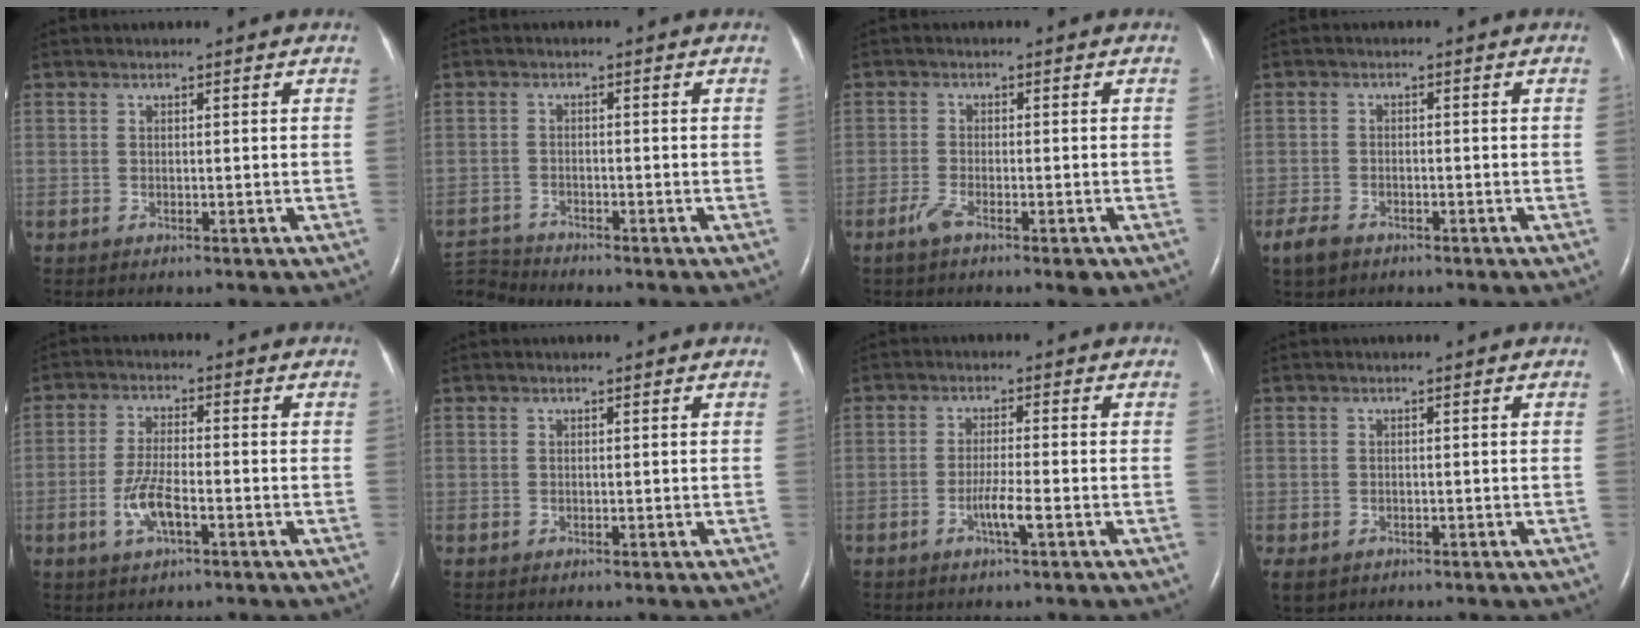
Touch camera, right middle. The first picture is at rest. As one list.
[{"total": 5.1, "force": [-5.0, -0.1, -0.7], "torque": [0.004, -0.005, -0.098]}, {"total": 4.0, "force": [-2.6, 0.8, 3.0], "torque": [-0.061, -0.005, -0.044]}, {"total": 3.5, "force": [-2.5, 1.8, 1.6], "torque": [-0.039, -0.002, -0.041]}, {"total": 5.5, "force": [-2.2, 1.4, 4.9], "torque": [-0.104, -0.003, -0.040]}, {"total": 0.0}, {"total": 3.4, "force": [-1.5, -0.3, 3.0], "torque": [-0.060, -0.004, -0.030]}, {"total": 2.8, "force": [-1.5, 1.9, 1.3], "torque": [-0.027, -0.004, -0.017]}]